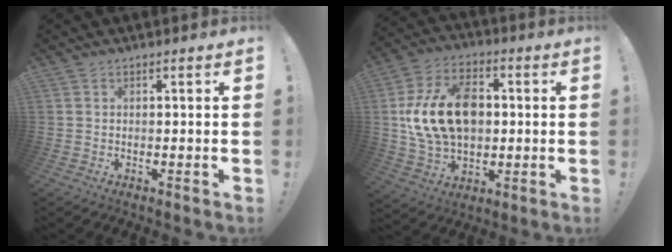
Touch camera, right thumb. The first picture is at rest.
{"total": 20.2, "force": [1.6, 14.1, 14.4], "torque": [-0.250, 0.001, 0.034]}